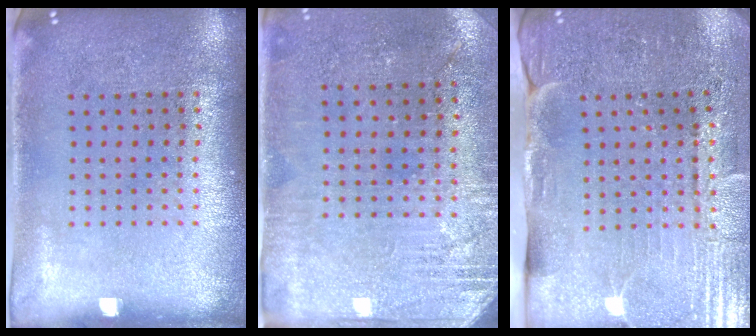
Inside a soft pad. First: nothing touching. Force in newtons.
{"total": 2.8, "press": 2.5, "slide": 1.2}
{"total": 3.6, "press": 3.5, "slide": 0.7}